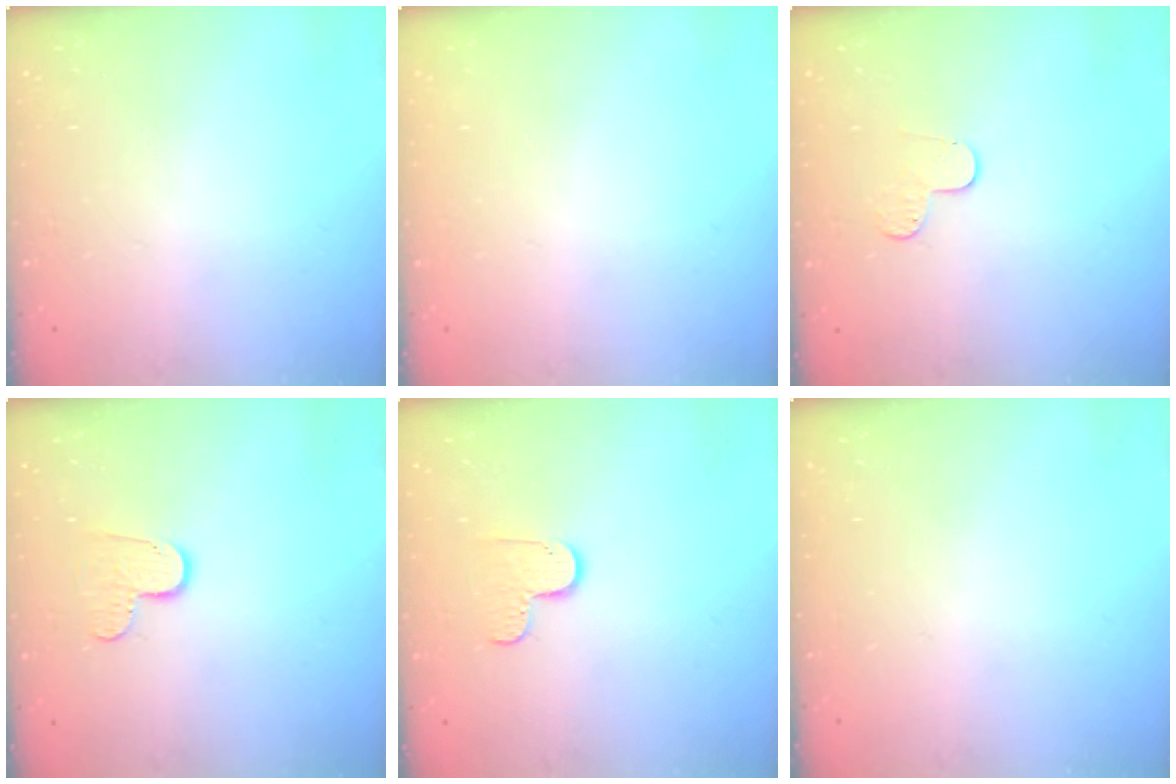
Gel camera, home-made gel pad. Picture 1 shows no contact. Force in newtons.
{"total": 0.0}
{"total": 3.8, "press": 3.8, "slide": 0.3}
{"total": 7.7, "press": 7.6, "slide": 0.4}
{"total": 5.7, "press": 5.7, "slide": 0.5}
{"total": 0.0}